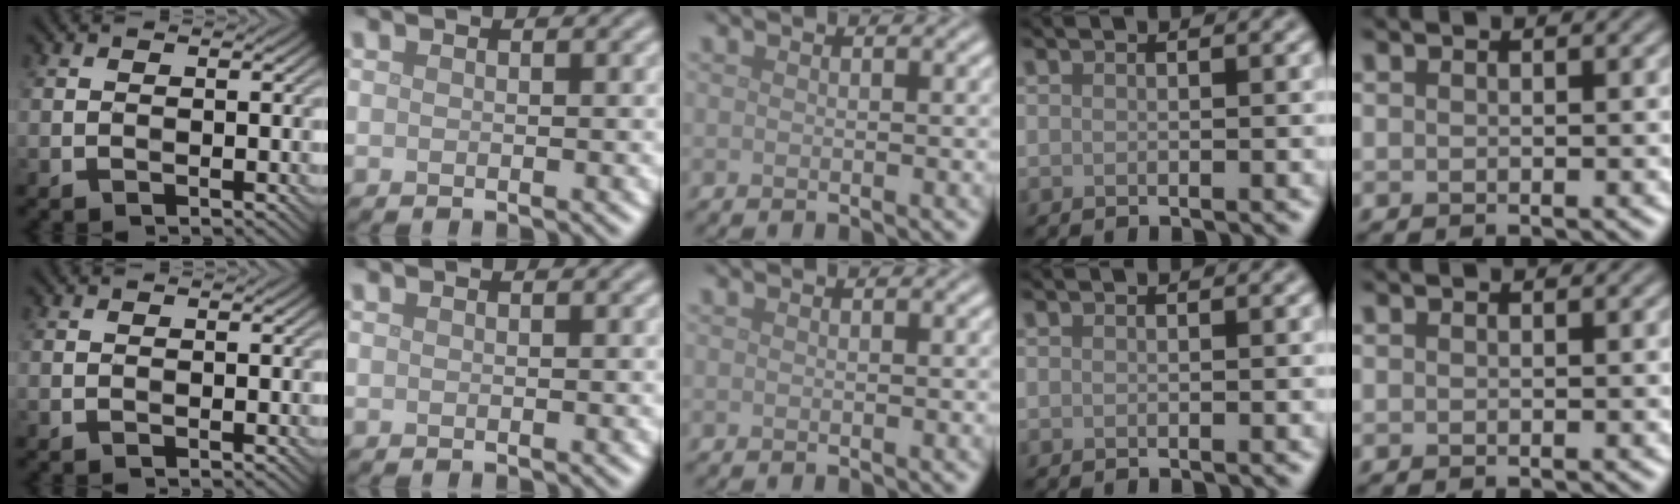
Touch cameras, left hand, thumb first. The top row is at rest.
{}